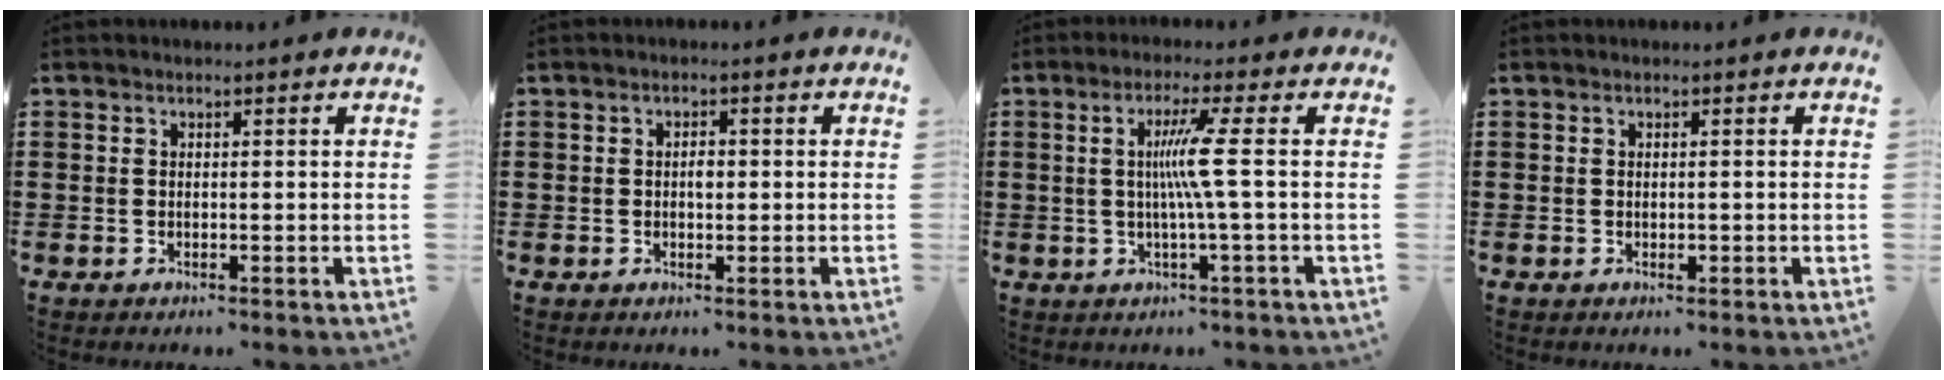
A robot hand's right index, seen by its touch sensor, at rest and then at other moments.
{"total": 1.6, "force": [0.0, 0.8, 1.4], "torque": [-0.027, 0.003, -0.002]}
{"total": 6.2, "force": [0.1, -1.1, 6.2], "torque": [-0.123, -0.009, -0.010]}
{"total": 0.6, "force": [-0.1, 0.3, 0.5], "torque": [-0.009, -0.001, -0.002]}